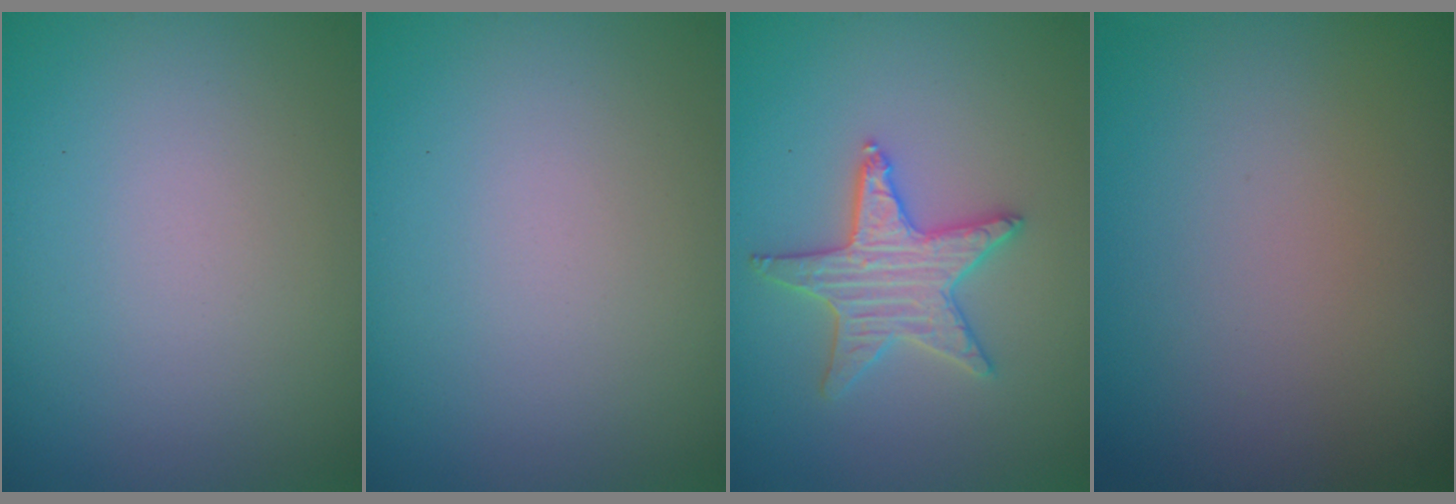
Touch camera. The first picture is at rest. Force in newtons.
{"total": 0.0}
{"total": 3.5, "press": 3.4, "slide": 0.7}
{"total": 0.0}